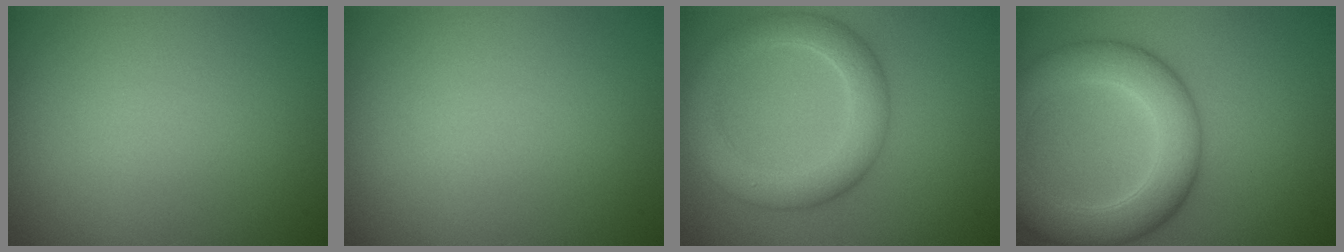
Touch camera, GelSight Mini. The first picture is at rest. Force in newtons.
{"total": 0.0}
{"total": 5.1, "press": 5.1, "slide": 0.2}
{"total": 7.4, "press": 7.4, "slide": 0.3}